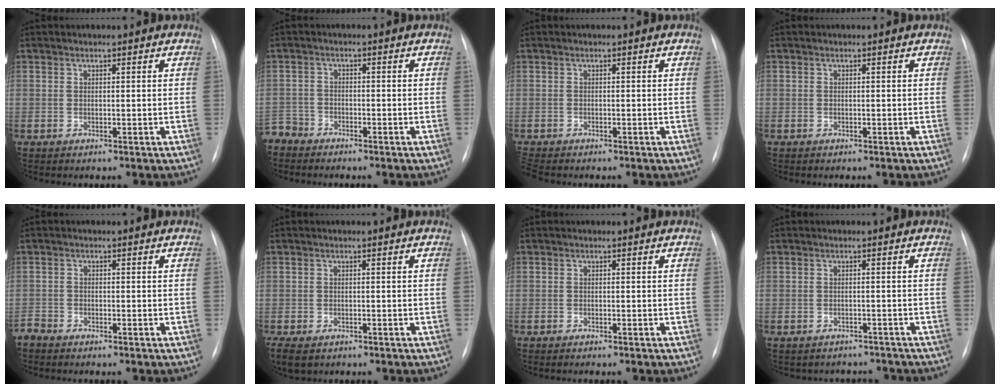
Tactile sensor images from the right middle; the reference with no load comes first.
{"total": 3.9, "force": [-3.6, 1.5, -0.4], "torque": [0.012, -0.005, -0.073]}
{"total": 2.1, "force": [-1.8, 0.6, 0.7], "torque": [-0.013, -0.006, -0.029]}
{"total": 0.0}
{"total": 2.3, "force": [-2.2, 0.4, -0.1], "torque": [0.005, -0.008, -0.043]}
{"total": 6.5, "force": [-4.0, 3.9, 3.3], "torque": [-0.076, -0.011, -0.059]}
{"total": 0.7, "force": [-0.6, -0.1, 0.3], "torque": [-0.008, -0.003, -0.008]}
{"total": 4.7, "force": [-4.3, 1.8, -0.3], "torque": [0.006, 0.012, -0.047]}